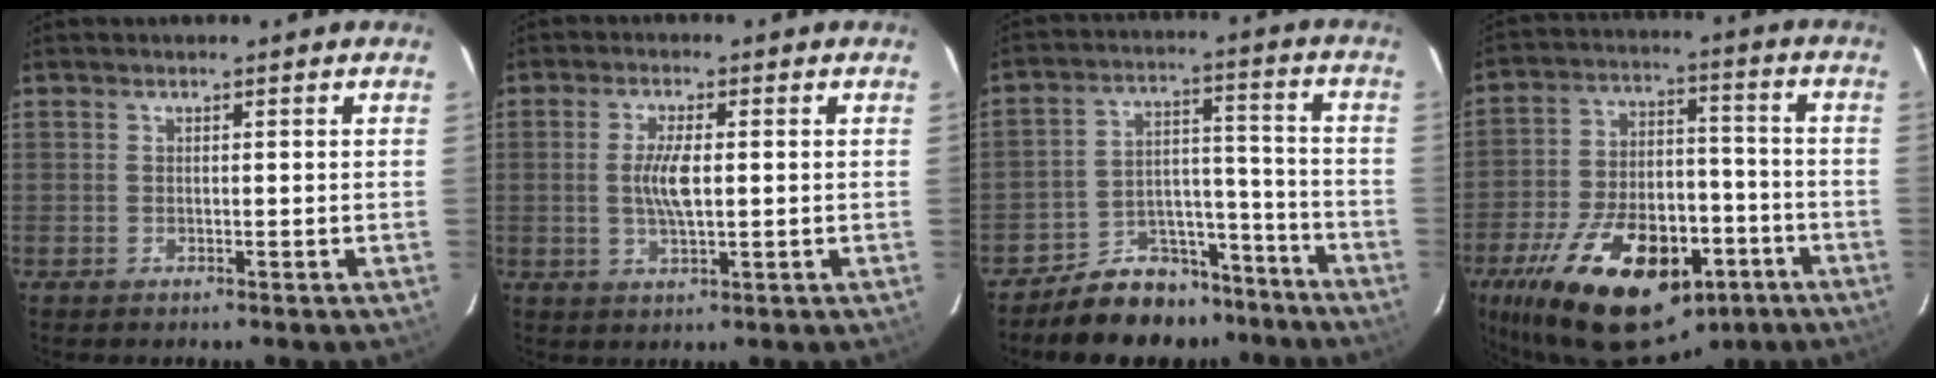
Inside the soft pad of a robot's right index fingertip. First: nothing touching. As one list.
[{"total": 5.2, "force": [0.2, 1.6, 5.0], "torque": [-0.096, 0.000, 0.004]}, {"total": 13.4, "force": [-11.3, 6.7, 2.7], "torque": [-0.049, 0.056, -0.159]}, {"total": 26.8, "force": [-14.9, 14.0, 17.3], "torque": [-0.333, -0.004, -0.220]}]